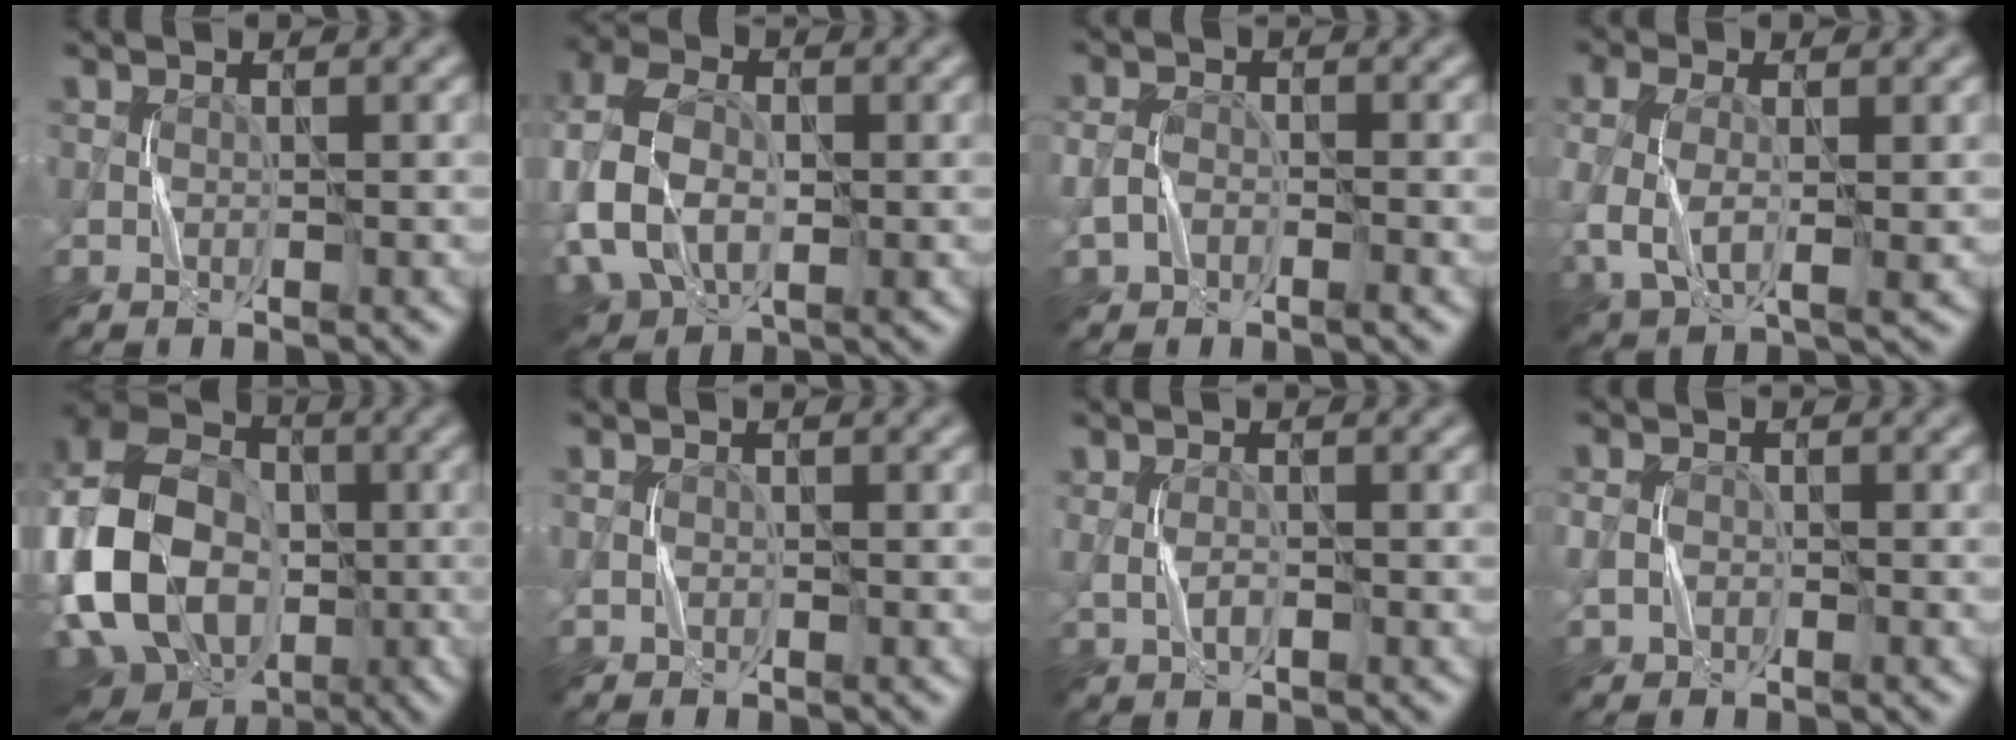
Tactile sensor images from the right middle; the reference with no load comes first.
{"total": 9.8, "force": [-0.7, 7.0, 6.8], "torque": [-0.171, -0.003, -0.028]}
{"total": 2.2, "force": [-0.9, 1.6, 1.2], "torque": [-0.025, 0.003, -0.023]}
{"total": 5.5, "force": [0.1, 3.6, 4.2], "torque": [-0.109, -0.002, 0.001]}
{"total": 17.2, "force": [-3.0, 12.6, 11.3], "torque": [-0.243, 0.007, -0.065]}
{"total": 0.7, "force": [-0.1, 0.7, 0.2], "torque": [-0.001, 0.002, -0.004]}
{"total": 1.1, "force": [-0.1, 0.7, 0.8], "torque": [-0.020, -0.002, 0.000]}
{"total": 1.7, "force": [-0.4, 1.5, 0.8], "torque": [-0.021, -0.003, -0.004]}